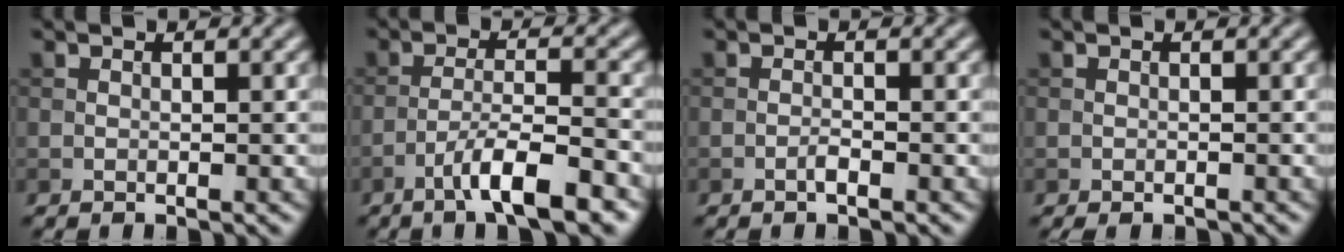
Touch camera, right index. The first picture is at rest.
{"total": 6.2, "force": [-3.9, 1.0, 4.7], "torque": [-0.077, 0.007, -0.068]}
{"total": 0.9, "force": [-0.6, 0.1, 0.7], "torque": [-0.013, 0.002, -0.012]}
{"total": 0.9, "force": [-0.7, 0.3, 0.5], "torque": [-0.007, -0.003, -0.009]}